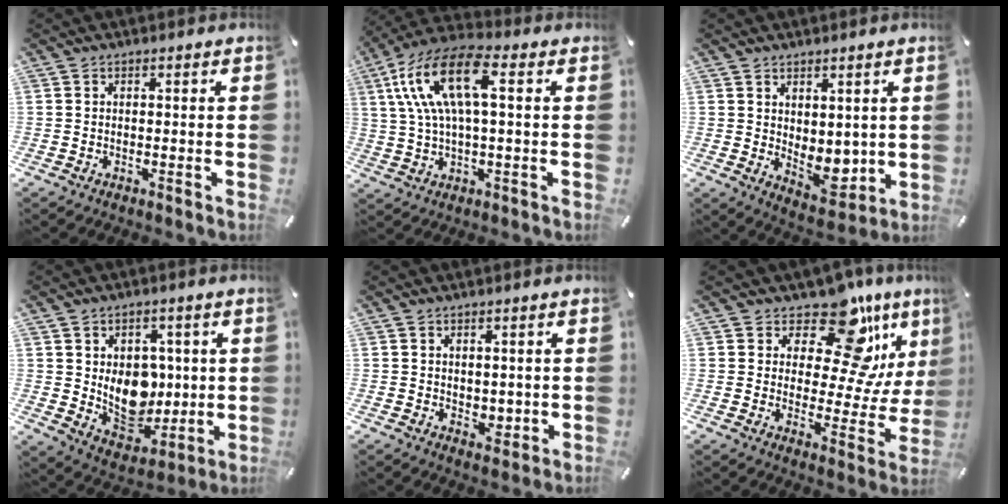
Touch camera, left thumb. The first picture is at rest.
{"total": 14.8, "force": [3.8, 5.9, 13.0], "torque": [-0.281, -0.003, 0.064]}
{"total": 5.8, "force": [0.7, 4.6, 3.5], "torque": [-0.019, -0.009, 0.017]}
{"total": 11.8, "force": [1.5, 9.8, 6.4], "torque": [-0.084, -0.020, 0.038]}
{"total": 2.6, "force": [1.0, 2.3, 0.8], "torque": [0.000, -0.003, 0.016]}
{"total": 16.0, "force": [11.6, 6.5, 8.9], "torque": [-0.132, -0.111, 0.192]}